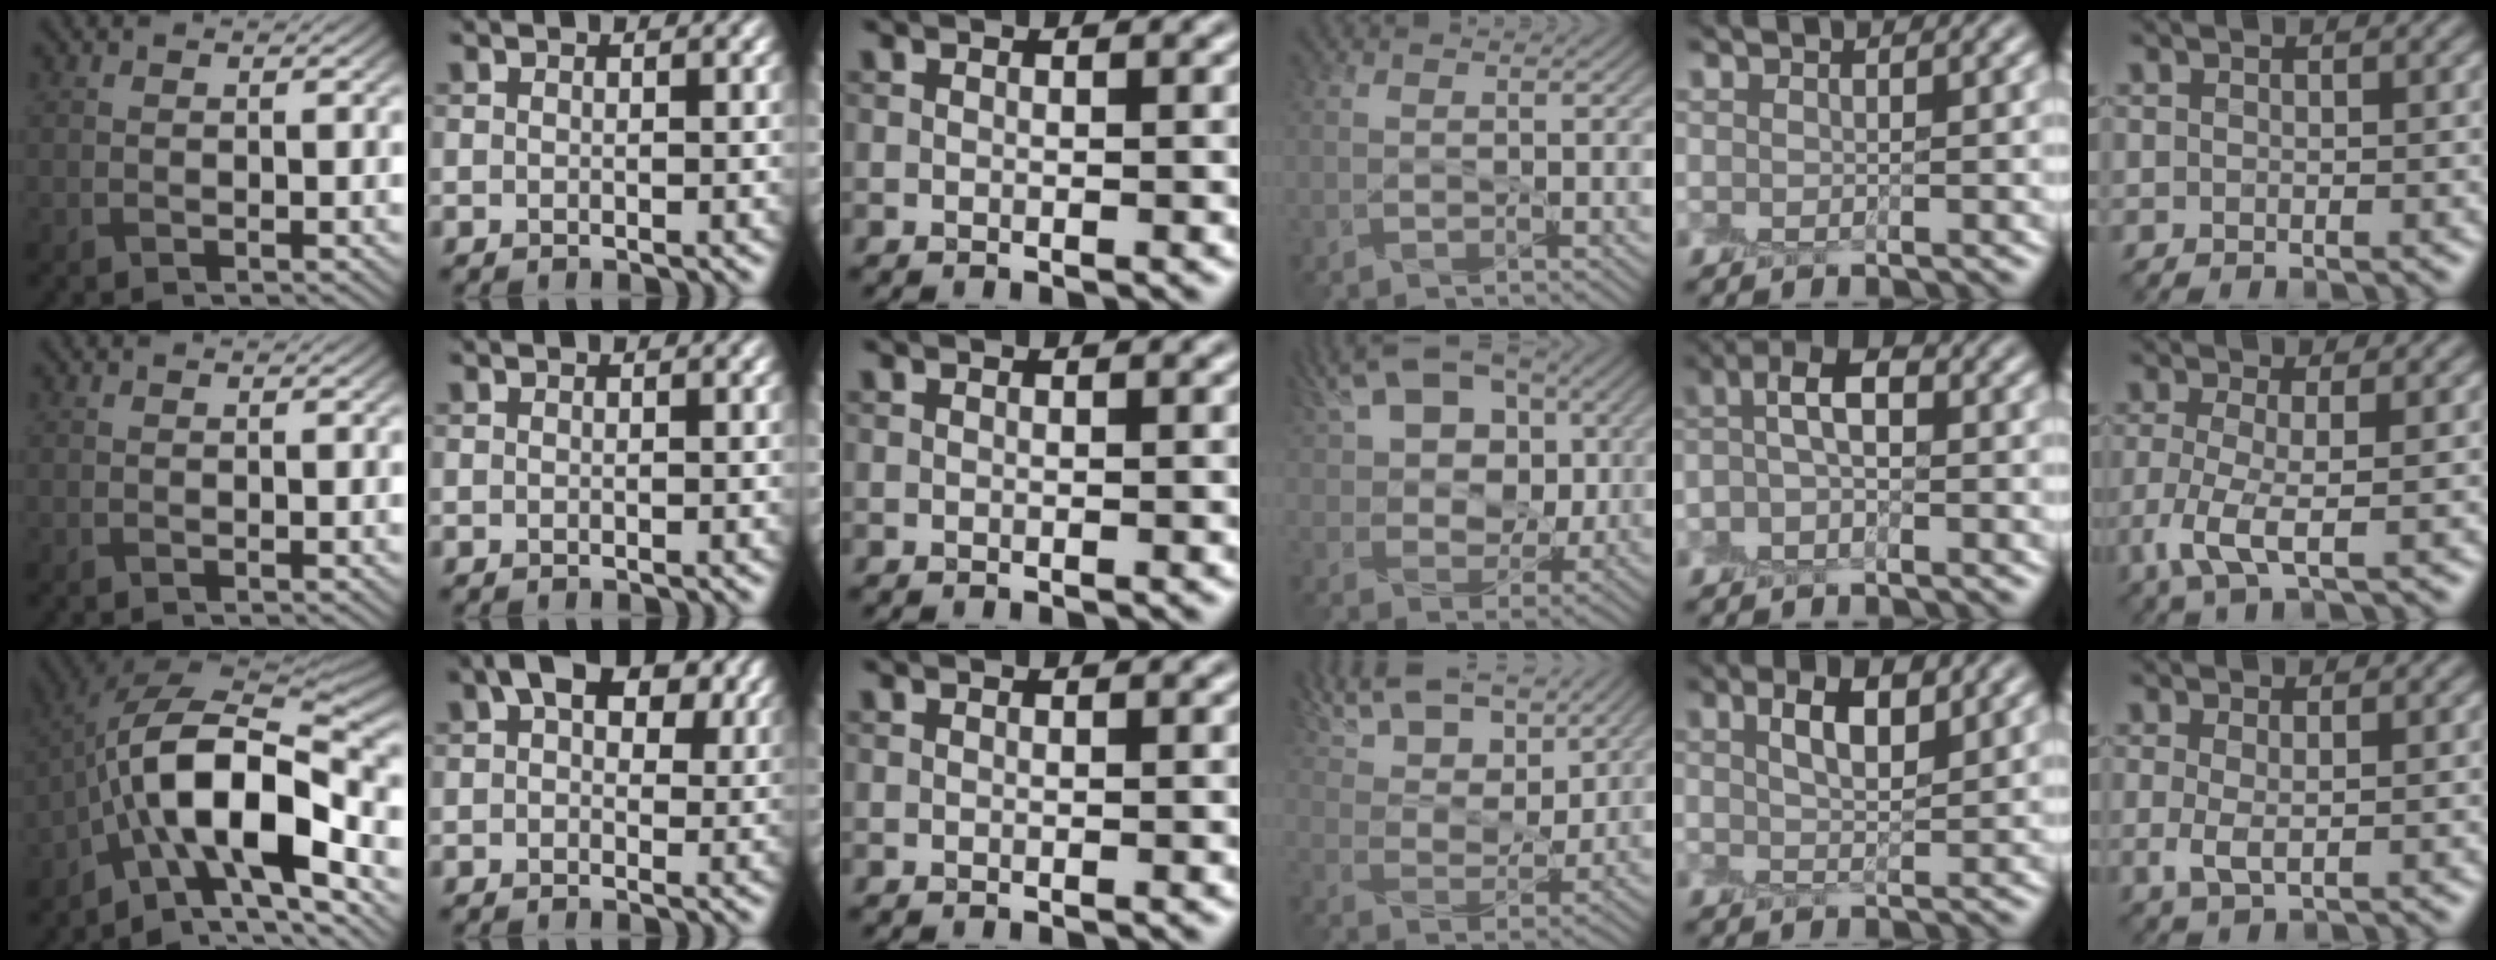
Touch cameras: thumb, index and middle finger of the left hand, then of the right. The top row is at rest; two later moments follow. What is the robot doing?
{"motion": "peel", "object": "shipping label"}